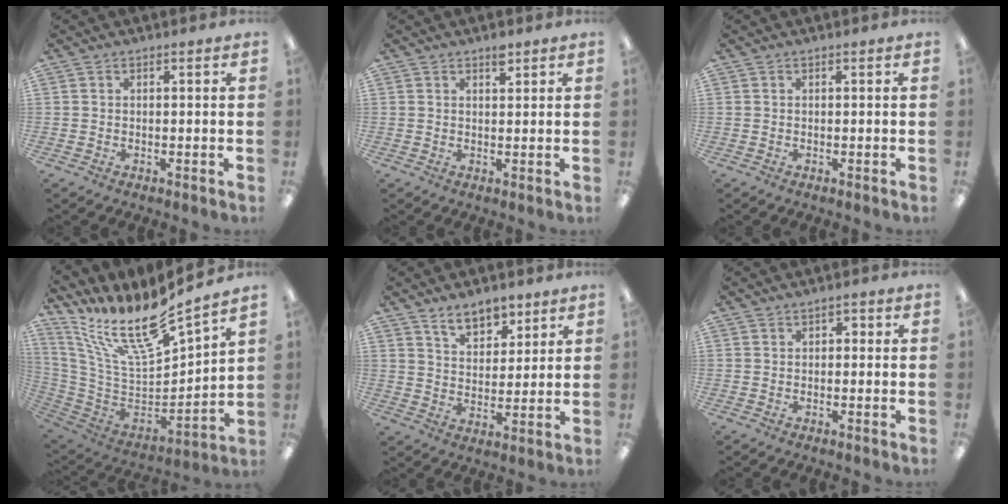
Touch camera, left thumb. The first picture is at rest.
{"total": 2.5, "force": [1.8, 1.0, 1.4], "torque": [-0.006, -0.010, 0.028]}
{"total": 0.0}
{"total": 19.2, "force": [13.9, 5.0, 12.3], "torque": [-0.232, -0.103, 0.236]}
{"total": 8.3, "force": [6.4, 4.3, 3.1], "torque": [-0.041, -0.029, 0.115]}
{"total": 1.2, "force": [0.0, 1.0, 0.7], "torque": [-0.012, 0.006, -0.002]}